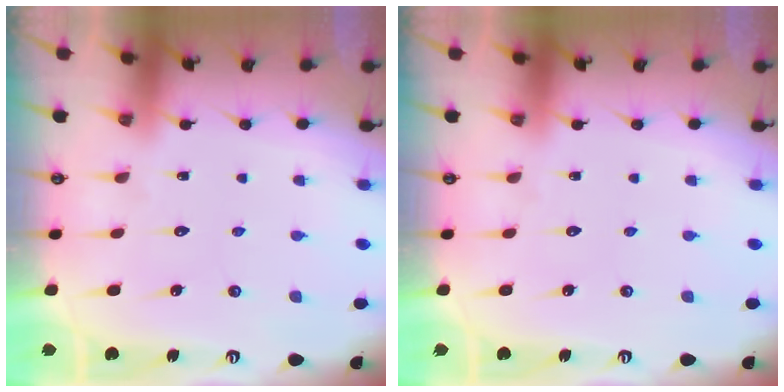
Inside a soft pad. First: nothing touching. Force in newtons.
{"total": 0.0}